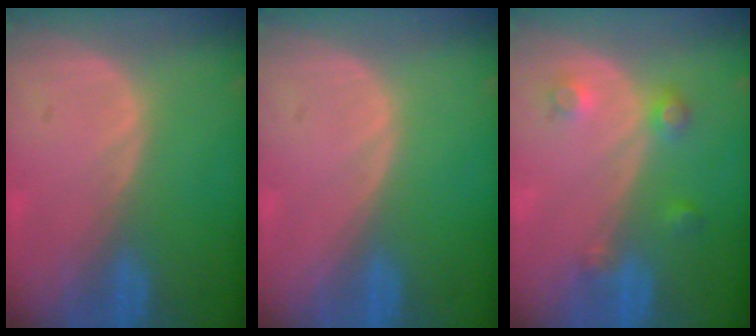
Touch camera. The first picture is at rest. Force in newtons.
{"total": 0.0}
{"total": 3.6, "press": 3.2, "slide": 1.6}